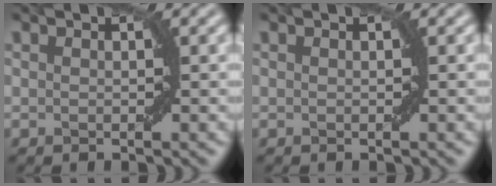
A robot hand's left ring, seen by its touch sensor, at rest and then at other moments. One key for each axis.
{"total": 0.0}